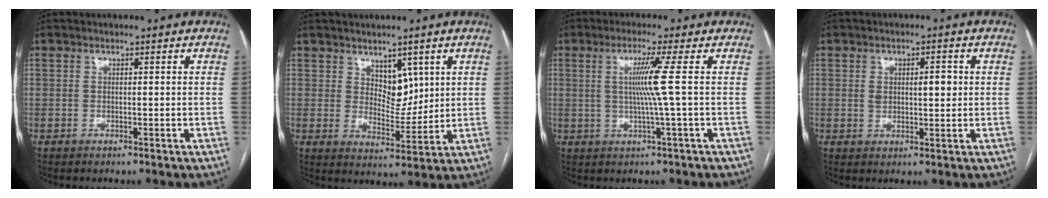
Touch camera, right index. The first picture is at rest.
{"total": 5.6, "force": [2.8, 3.2, 3.7], "torque": [-0.055, -0.006, 0.053]}
{"total": 5.6, "force": [0.6, -2.0, 5.2], "torque": [-0.103, -0.005, 0.014]}
{"total": 4.1, "force": [0.6, 1.7, 3.7], "torque": [-0.064, 0.010, 0.016]}